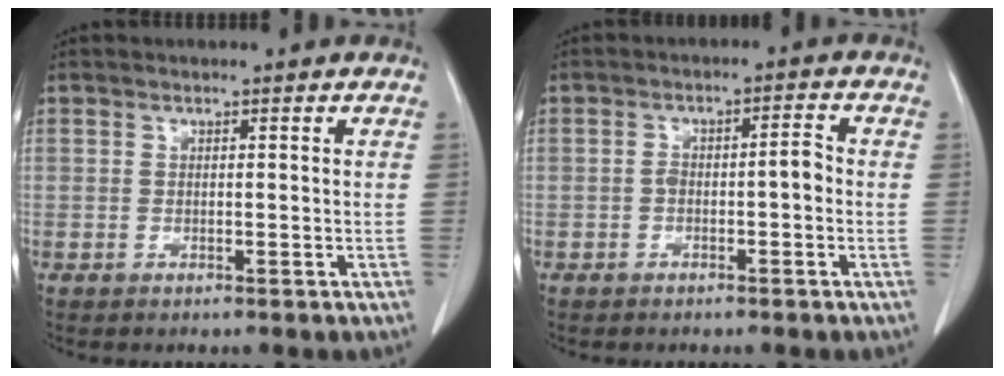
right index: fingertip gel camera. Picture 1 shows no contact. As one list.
[{"total": 3.2, "force": [-1.0, 1.0, 2.9], "torque": [-0.046, 0.016, -0.012]}]